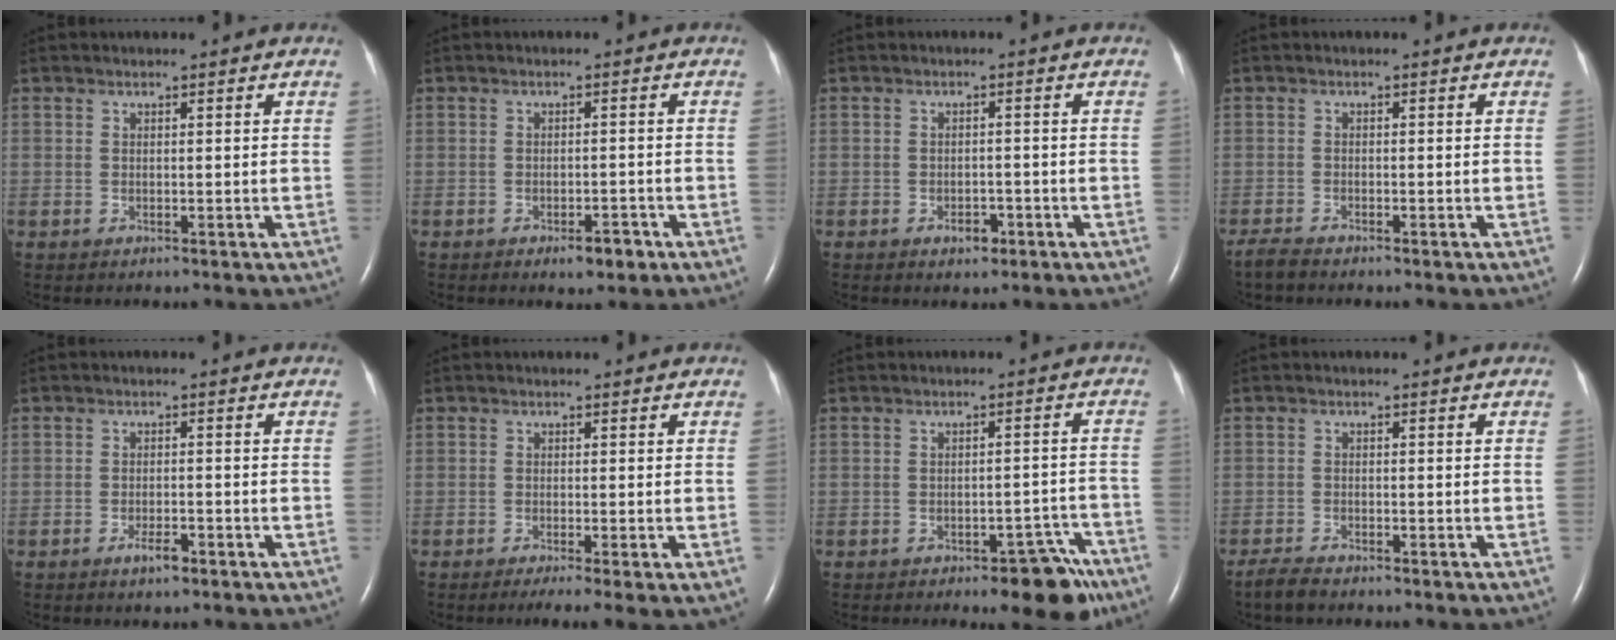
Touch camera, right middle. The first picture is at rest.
{"total": 3.1, "force": [-1.9, 1.1, 2.2], "torque": [-0.030, 0.001, -0.022]}
{"total": 2.3, "force": [-1.3, 1.3, 1.3], "torque": [-0.020, 0.003, -0.013]}
{"total": 1.9, "force": [-1.8, 0.2, 0.7], "torque": [-0.022, -0.006, -0.033]}
{"total": 2.4, "force": [-1.6, 0.6, 1.7], "torque": [-0.033, -0.001, -0.026]}
{"total": 4.7, "force": [-2.6, 0.6, 3.8], "torque": [-0.060, -0.017, -0.042]}
{"total": 7.3, "force": [-5.1, 2.3, 4.5], "torque": [-0.034, 0.013, -0.062]}
{"total": 2.7, "force": [-2.3, 0.5, 1.1], "torque": [-0.031, -0.007, -0.040]}